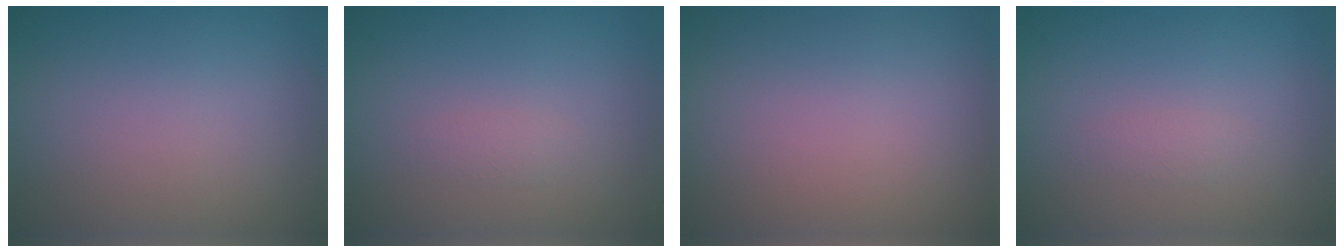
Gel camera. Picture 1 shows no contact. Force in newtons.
{"total": 0.8, "press": 0.8, "slide": 0.0}
{"total": 0.0}
{"total": 0.8, "press": 0.8, "slide": 0.0}